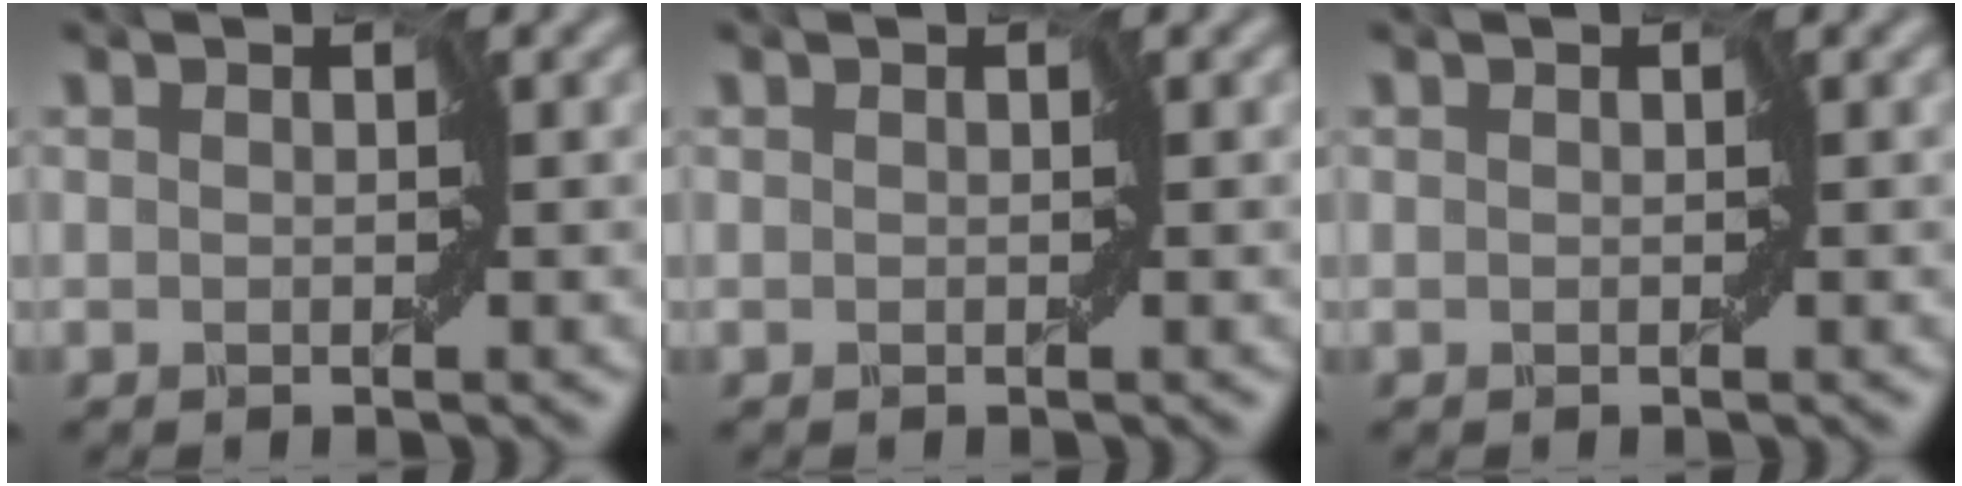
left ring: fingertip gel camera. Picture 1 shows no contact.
{"total": 0.0}
{"total": 0.0}